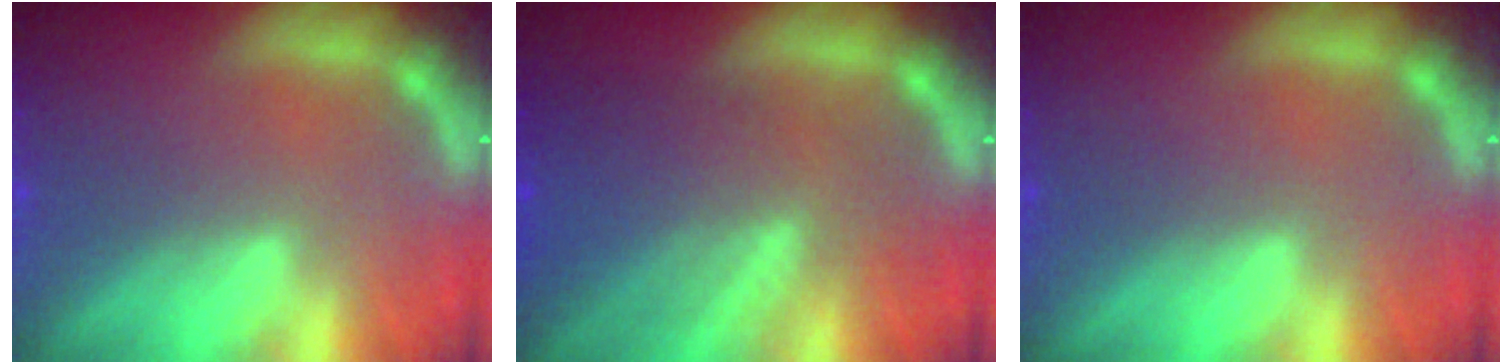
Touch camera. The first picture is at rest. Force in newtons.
{"total": 7.6}
{"total": 0.0}